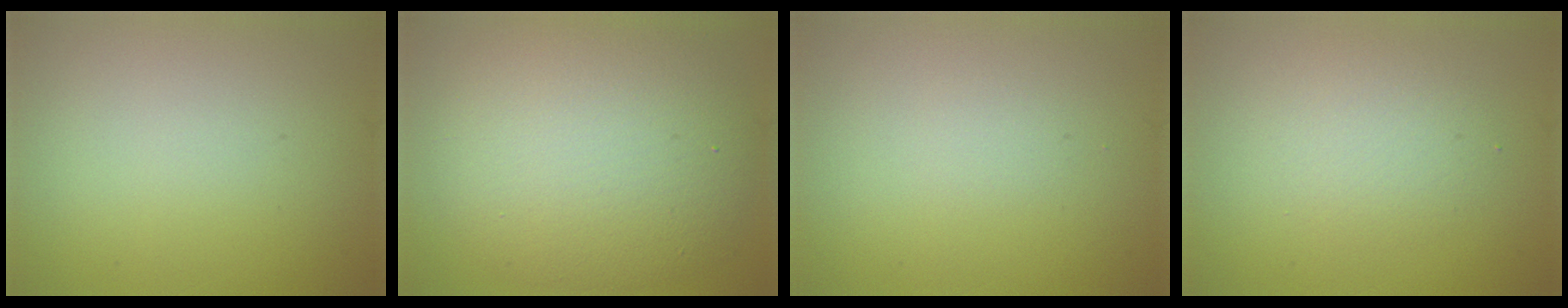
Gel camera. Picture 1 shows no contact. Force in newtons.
{"total": 9.4, "press": 9.4, "slide": 0.9}
{"total": 0.6, "press": 0.6, "slide": 0.0}
{"total": 2.3, "press": 2.3, "slide": 0.2}